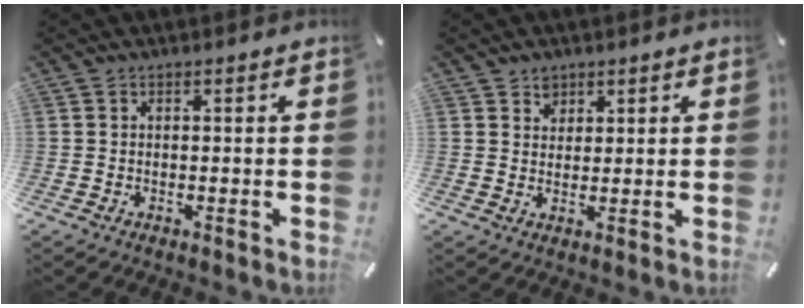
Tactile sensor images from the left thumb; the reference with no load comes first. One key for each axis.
{"total": 3.0, "fx": 1.7, "fy": 2.5, "fz": 0.0, "tx": 0.009, "ty": -0.002, "tz": 0.028}